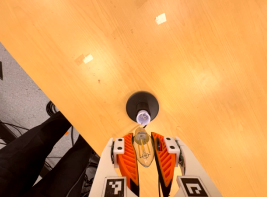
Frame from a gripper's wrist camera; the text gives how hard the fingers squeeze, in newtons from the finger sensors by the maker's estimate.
{"total": 24.4, "left": 27.2, "right": 21.6}